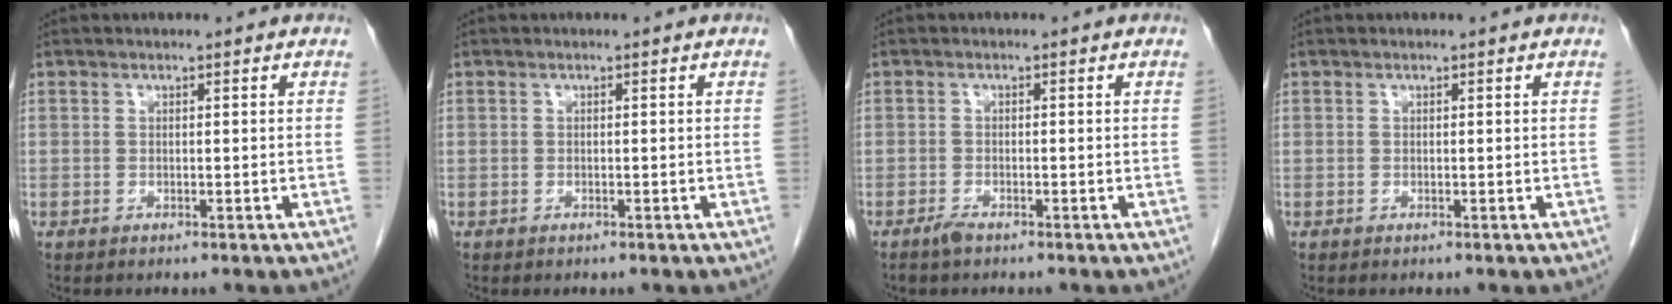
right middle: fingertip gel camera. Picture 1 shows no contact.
{"total": 0.0}
{"total": 1.4, "force": [-1.1, 0.2, 0.7], "torque": [-0.019, -0.002, -0.020]}
{"total": 0.0}